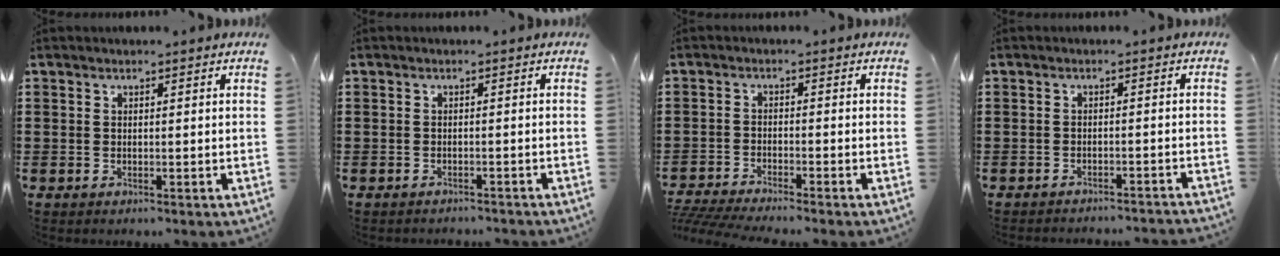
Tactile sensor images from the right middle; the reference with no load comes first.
{"total": 1.1, "force": [-1.1, 0.1, -0.1], "torque": [-0.001, 0.003, -0.023]}
{"total": 3.2, "force": [-3.0, -0.2, 0.9], "torque": [-0.030, -0.008, -0.067]}
{"total": 1.8, "force": [-1.8, -0.2, 0.2], "torque": [-0.004, 0.004, -0.037]}